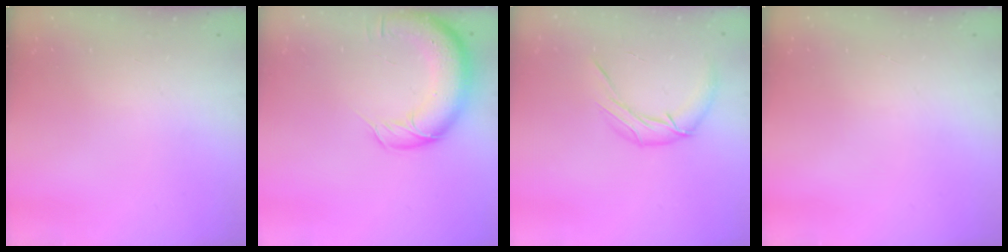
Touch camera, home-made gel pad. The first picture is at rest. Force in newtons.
{"total": 13.0, "press": 12.5, "slide": 3.3}
{"total": 11.3, "press": 11.2, "slide": 1.5}
{"total": 0.0}